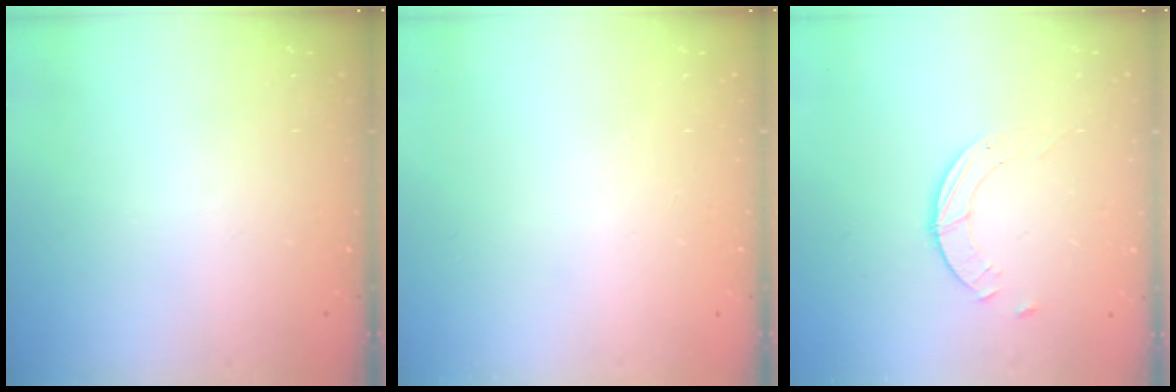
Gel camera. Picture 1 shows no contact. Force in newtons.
{"total": 0.0}
{"total": 2.3, "press": 2.3, "slide": 0.3}